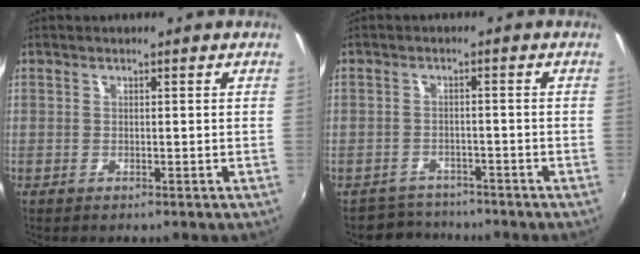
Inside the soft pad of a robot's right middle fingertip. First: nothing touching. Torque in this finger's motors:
{"motor_torque": [-0.18, -0.09, -0.11, -0.04]}